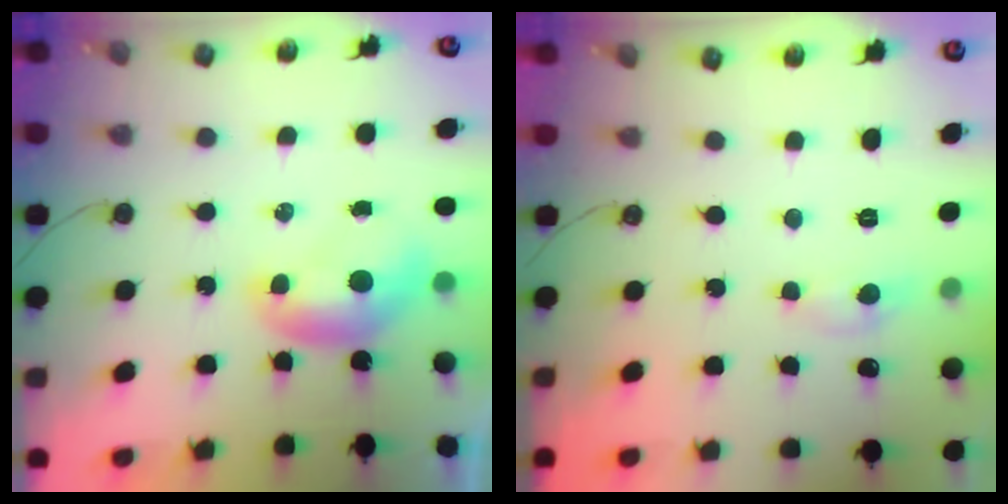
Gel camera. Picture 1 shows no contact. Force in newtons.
{"total": 1.5, "press": 1.5, "slide": 0.1}